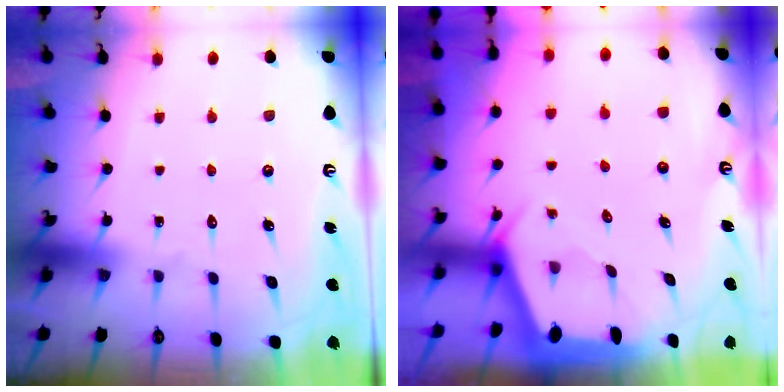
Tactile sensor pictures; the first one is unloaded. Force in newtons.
{"total": 1.9, "press": 1.9, "slide": 0.3}